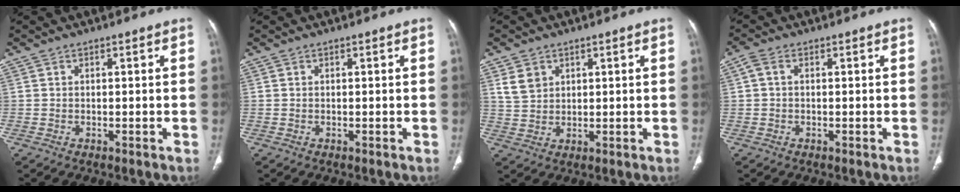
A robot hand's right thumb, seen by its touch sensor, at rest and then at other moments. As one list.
[{"total": 0.0}, {"total": 4.3, "force": [2.2, 3.2, 1.8], "torque": [-0.022, -0.006, 0.052]}, {"total": 2.0, "force": [0.3, 1.2, 1.5], "torque": [-0.036, 0.011, 0.005]}]